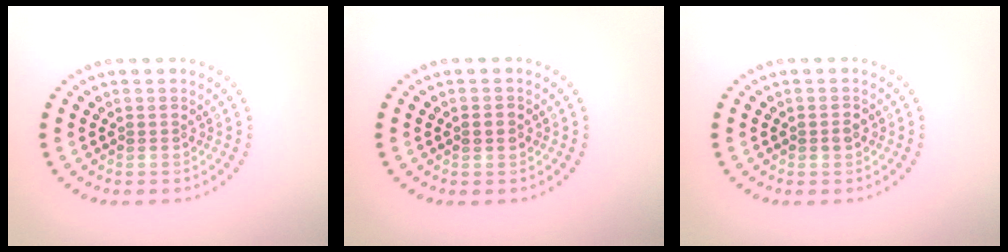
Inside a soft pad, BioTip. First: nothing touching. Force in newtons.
{"total": 1.2, "press": 1.2, "slide": 0.0}
{"total": 0.9, "press": 0.9, "slide": 0.2}